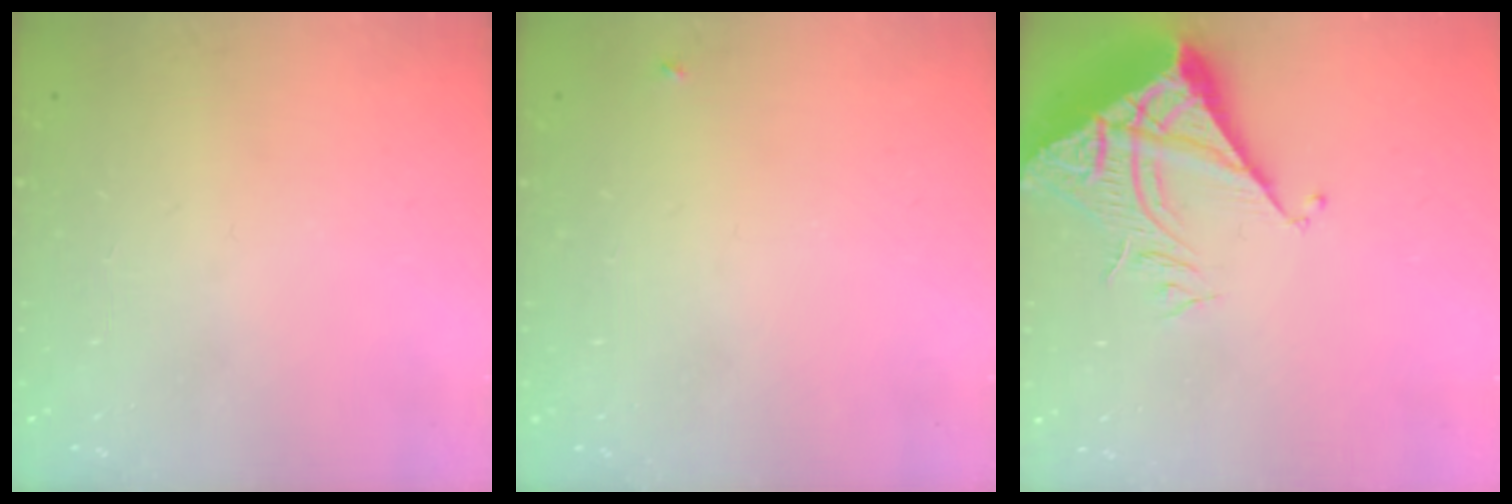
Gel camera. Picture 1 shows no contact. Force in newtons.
{"total": 3.5, "press": 3.4, "slide": 0.5}
{"total": 8.4, "press": 8.4, "slide": 1.0}